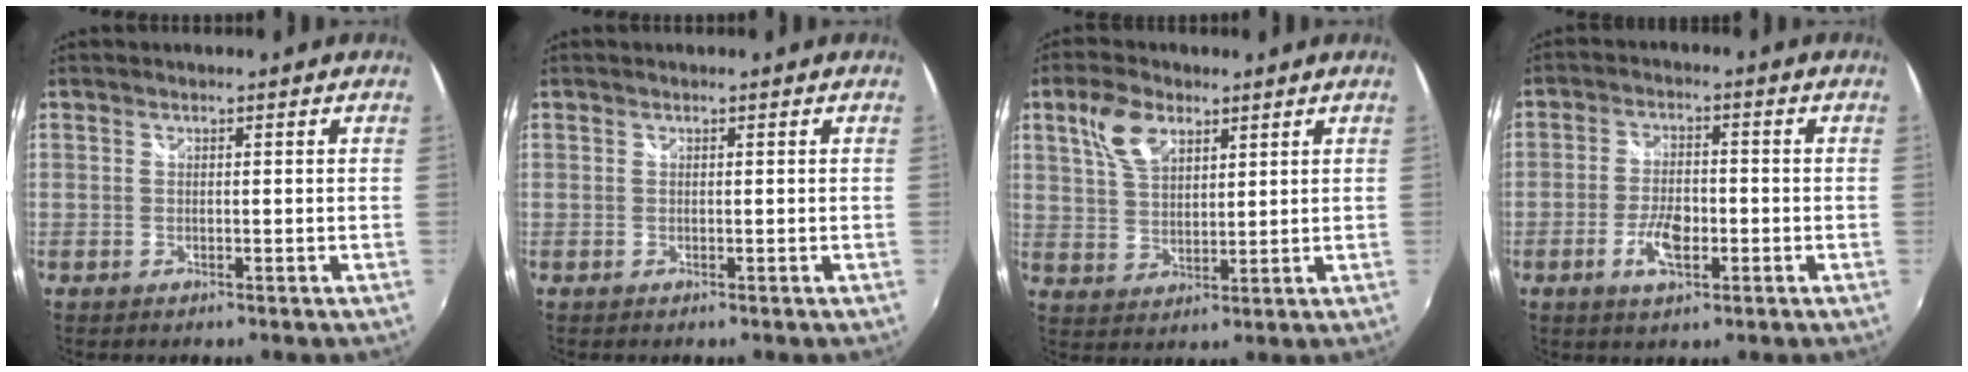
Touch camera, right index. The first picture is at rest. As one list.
[{"total": 0.0}, {"total": 8.0, "force": [4.2, 4.4, 5.1], "torque": [-0.102, 0.016, 0.083]}, {"total": 6.5, "force": [-2.4, 2.9, 5.3], "torque": [-0.111, 0.000, -0.042]}]